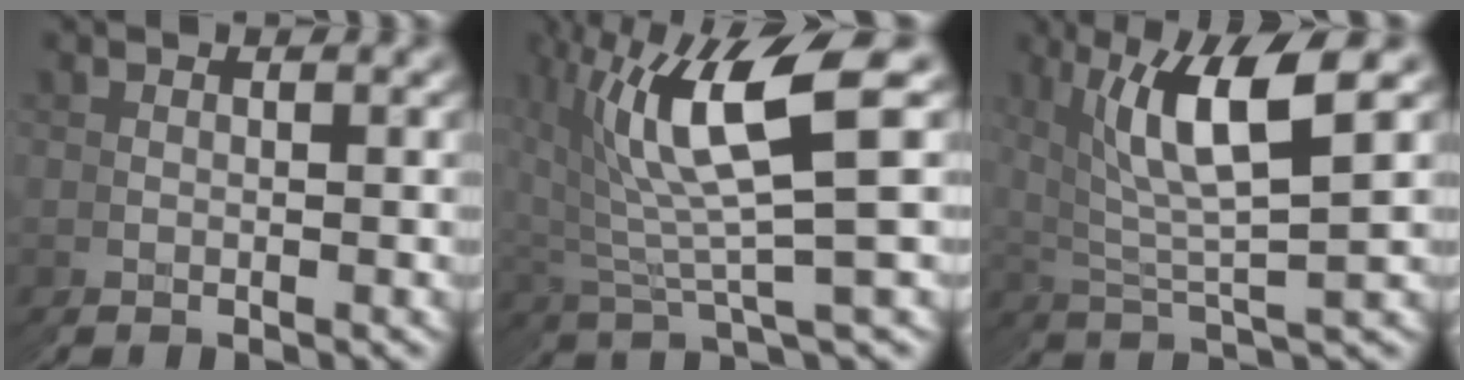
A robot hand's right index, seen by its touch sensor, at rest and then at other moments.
{"total": 7.7, "force": [1.7, 4.0, 6.4], "torque": [-0.123, 0.003, 0.030]}
{"total": 6.1, "force": [2.5, 2.8, 4.8], "torque": [-0.105, 0.006, 0.046]}